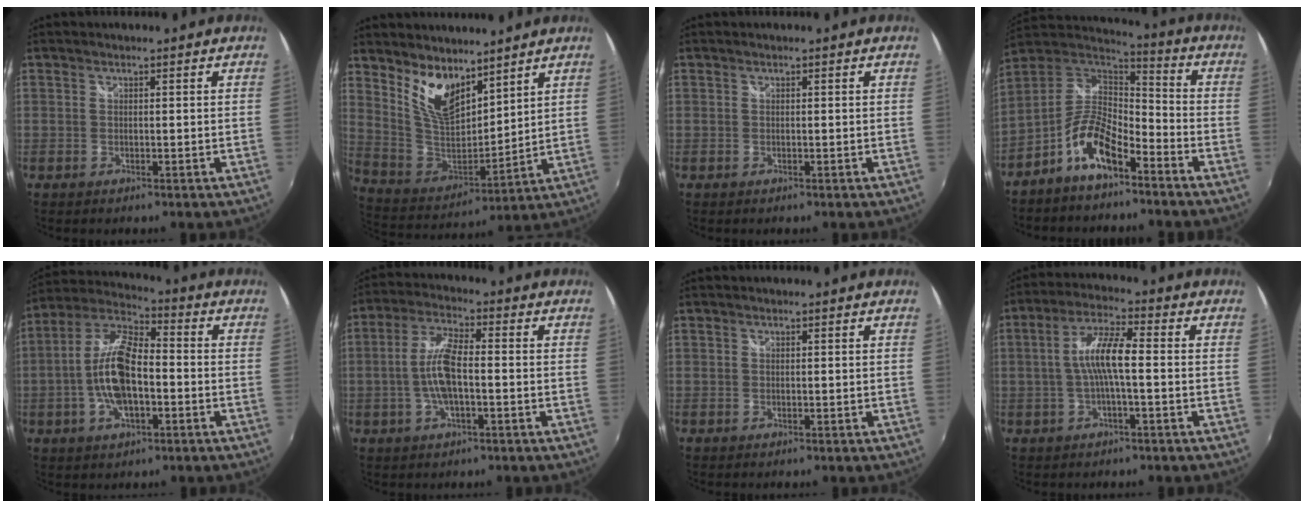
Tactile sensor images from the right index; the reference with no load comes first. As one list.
[{"total": 12.4, "force": [8.4, 5.6, 7.3], "torque": [-0.139, -0.008, 0.172]}, {"total": 0.0}, {"total": 11.7, "force": [-6.8, 4.8, 8.2], "torque": [-0.177, 0.014, -0.130]}, {"total": 13.0, "force": [-2.7, 5.5, 11.4], "torque": [-0.237, 0.008, -0.052]}, {"total": 8.3, "force": [-1.5, 2.6, 7.8], "torque": [-0.159, 0.006, -0.030]}, {"total": 0.0}, {"total": 7.5, "force": [-0.9, 1.2, 7.4], "torque": [-0.152, 0.012, -0.016]}]